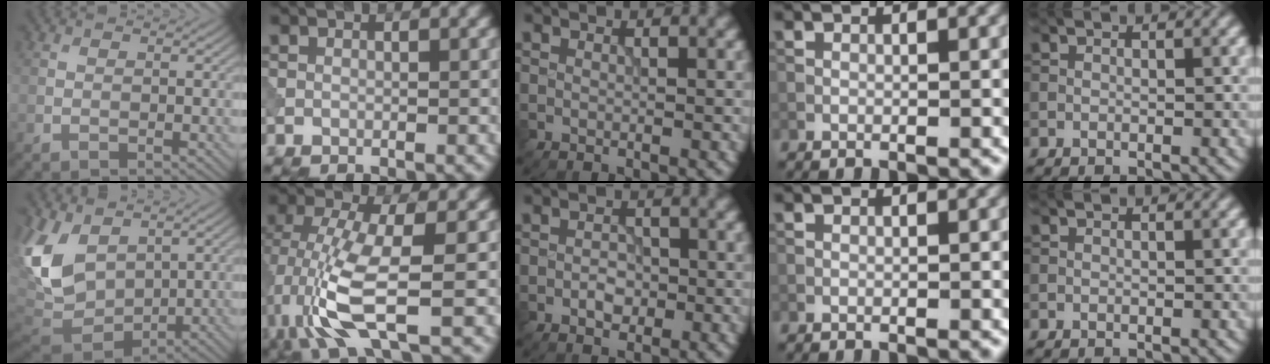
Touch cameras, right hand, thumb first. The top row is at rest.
{"thumb": {"total": 11.2, "force": [2.7, 7.6, 7.7], "torque": [-0.216, -0.005, 0.045]}, "index": {"total": 8.2, "force": [-2.4, 2.3, 7.5], "torque": [-0.178, -0.008, -0.051]}, "middle": {"total": 2.0, "force": [-0.7, 1.3, 1.3], "torque": [-0.021, 0.002, -0.014]}}